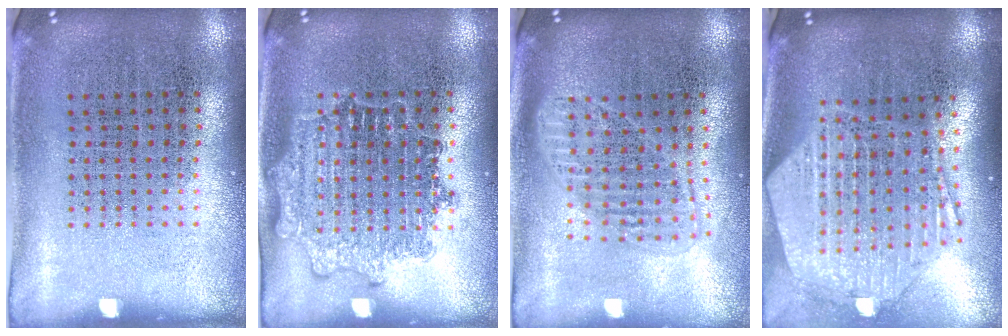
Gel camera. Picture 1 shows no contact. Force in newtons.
{"total": 1.4, "press": 1.4, "slide": 0.1}
{"total": 1.6, "press": 1.4, "slide": 0.8}
{"total": 2.7, "press": 2.2, "slide": 1.5}